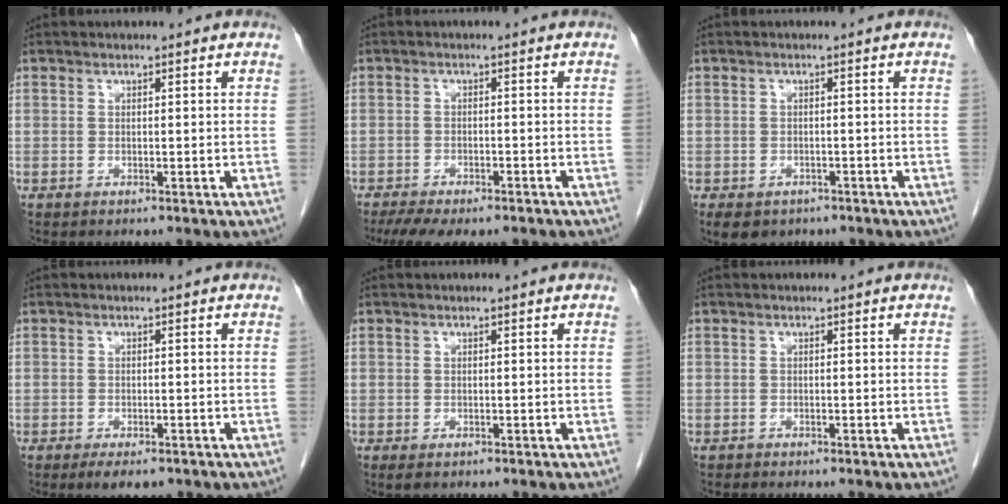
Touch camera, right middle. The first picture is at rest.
{"total": 8.5, "force": [-6.8, 2.4, 4.4], "torque": [-0.064, -0.007, -0.100]}
{"total": 8.6, "force": [-5.4, 5.8, 3.2], "torque": [-0.077, -0.009, -0.067]}
{"total": 3.7, "force": [-2.5, 1.5, 2.3], "torque": [-0.033, -0.006, -0.032]}
{"total": 1.2, "force": [-0.7, 0.6, 0.7], "torque": [-0.010, -0.001, -0.004]}
{"total": 0.0}